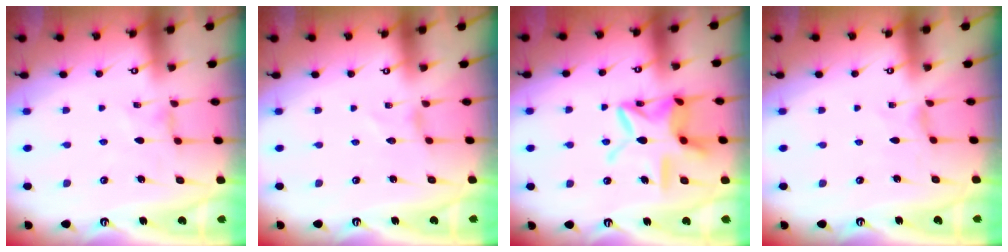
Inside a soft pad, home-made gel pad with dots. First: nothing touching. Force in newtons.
{"total": 0.0}
{"total": 16.5, "press": 16.4, "slide": 1.6}
{"total": 0.0}